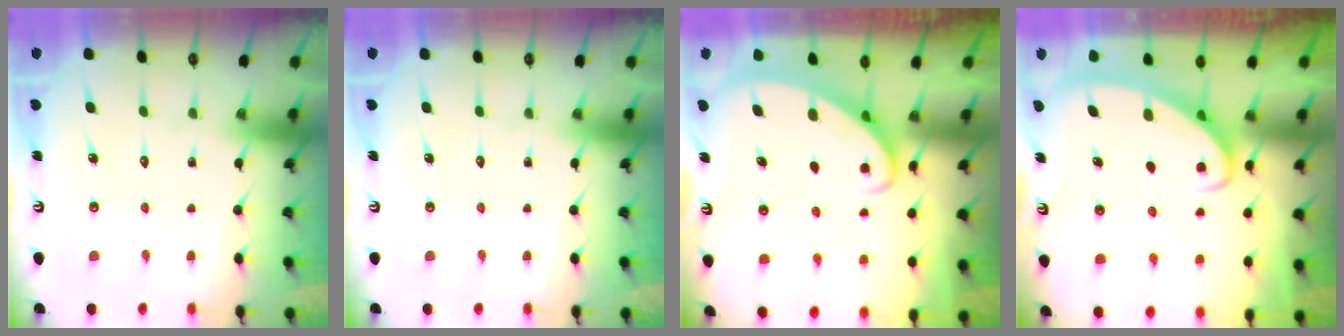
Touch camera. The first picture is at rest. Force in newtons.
{"total": 0.0}
{"total": 2.3, "press": 2.2, "slide": 0.2}
{"total": 2.6, "press": 2.6, "slide": 0.3}